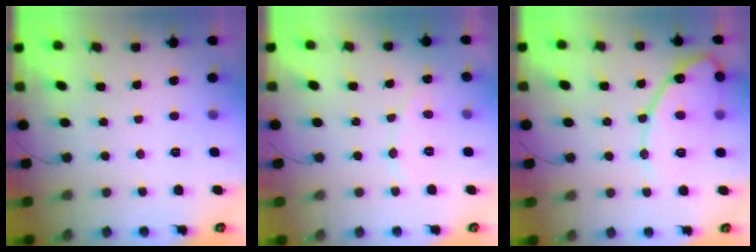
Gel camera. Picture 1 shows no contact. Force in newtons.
{"total": 5.4, "press": 5.3, "slide": 0.4}
{"total": 13.8, "press": 13.8, "slide": 1.1}